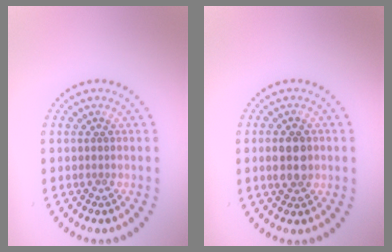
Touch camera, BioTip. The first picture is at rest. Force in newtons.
{"total": 3.3, "press": 3.3, "slide": 0.1}